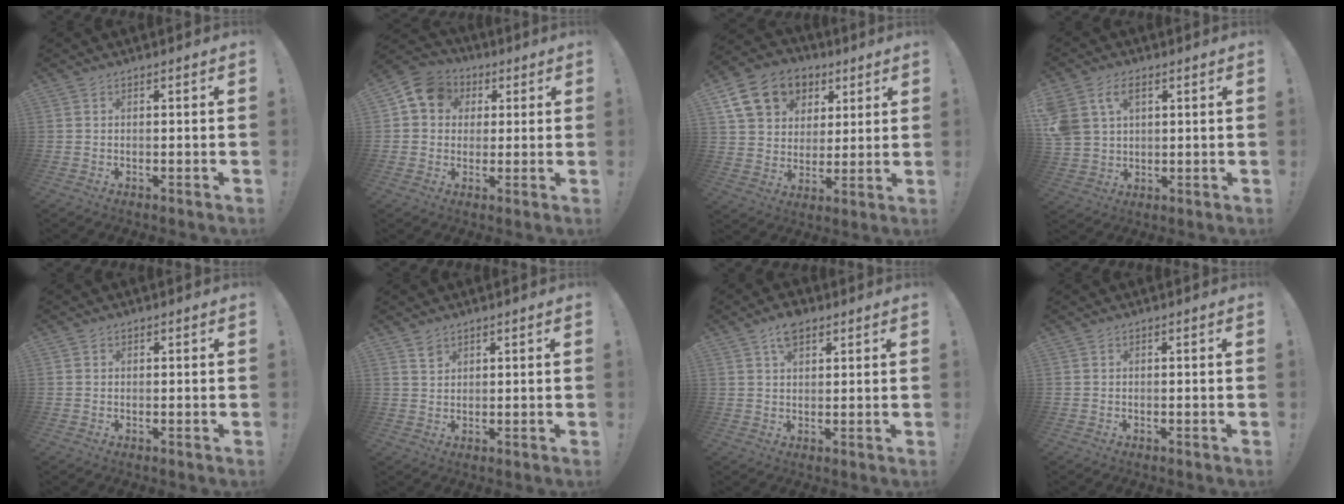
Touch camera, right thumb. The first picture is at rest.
{"total": 10.0, "force": [3.1, 8.5, 4.3], "torque": [-0.064, 0.001, 0.064]}
{"total": 16.1, "force": [7.6, 12.3, 7.0], "torque": [-0.103, -0.030, 0.152]}
{"total": 9.1, "force": [4.1, 6.4, 4.9], "torque": [-0.104, -0.012, 0.083]}
{"total": 0.7, "force": [0.4, 0.6, 0.0], "torque": [0.004, -0.001, 0.006]}
{"total": 2.6, "force": [2.0, 1.5, 0.7], "torque": [0.003, -0.017, 0.034]}
{"total": 5.8, "force": [3.7, 3.2, 3.2], "torque": [-0.051, -0.009, 0.067]}
{"total": 0.0}